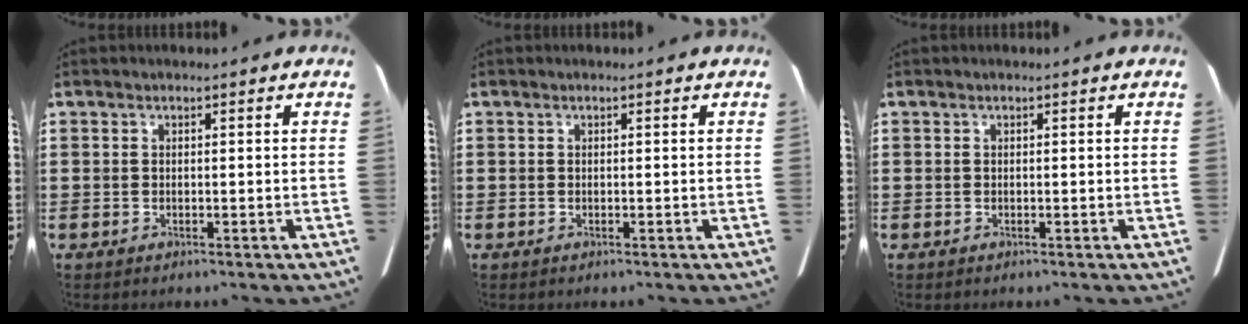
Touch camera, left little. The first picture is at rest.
{"total": 0.0}
{"total": 0.0}